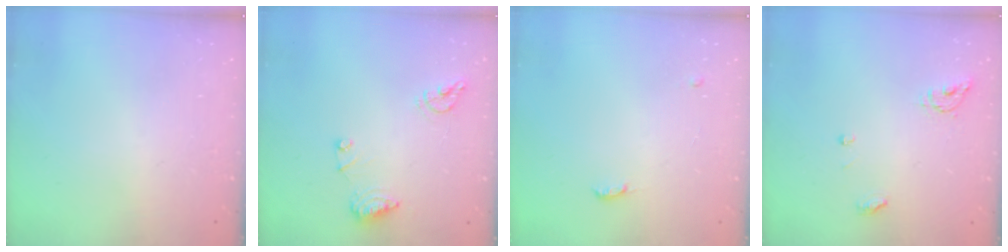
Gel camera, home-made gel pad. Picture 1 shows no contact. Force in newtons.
{"total": 8.9, "press": 8.9, "slide": 1.0}
{"total": 7.8, "press": 4.4, "slide": 6.4}
{"total": 5.3, "press": 5.3, "slide": 0.4}